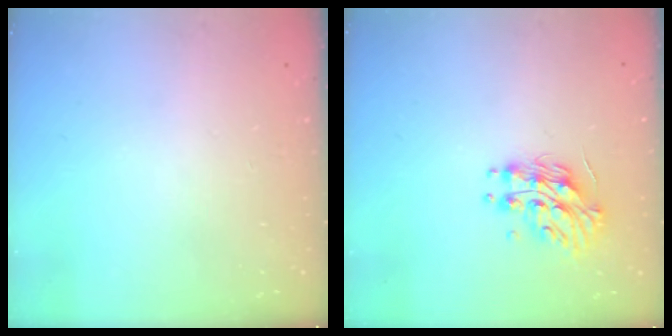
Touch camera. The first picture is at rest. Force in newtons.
{"total": 11.6, "press": 11.6, "slide": 0.0}